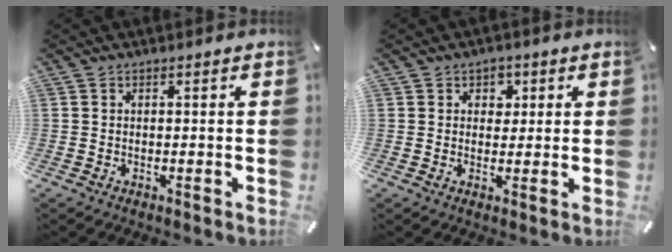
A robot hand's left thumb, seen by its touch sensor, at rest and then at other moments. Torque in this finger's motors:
{"motor_torque": [0.57, 0.67, 0.10, -0.14, 0.07]}